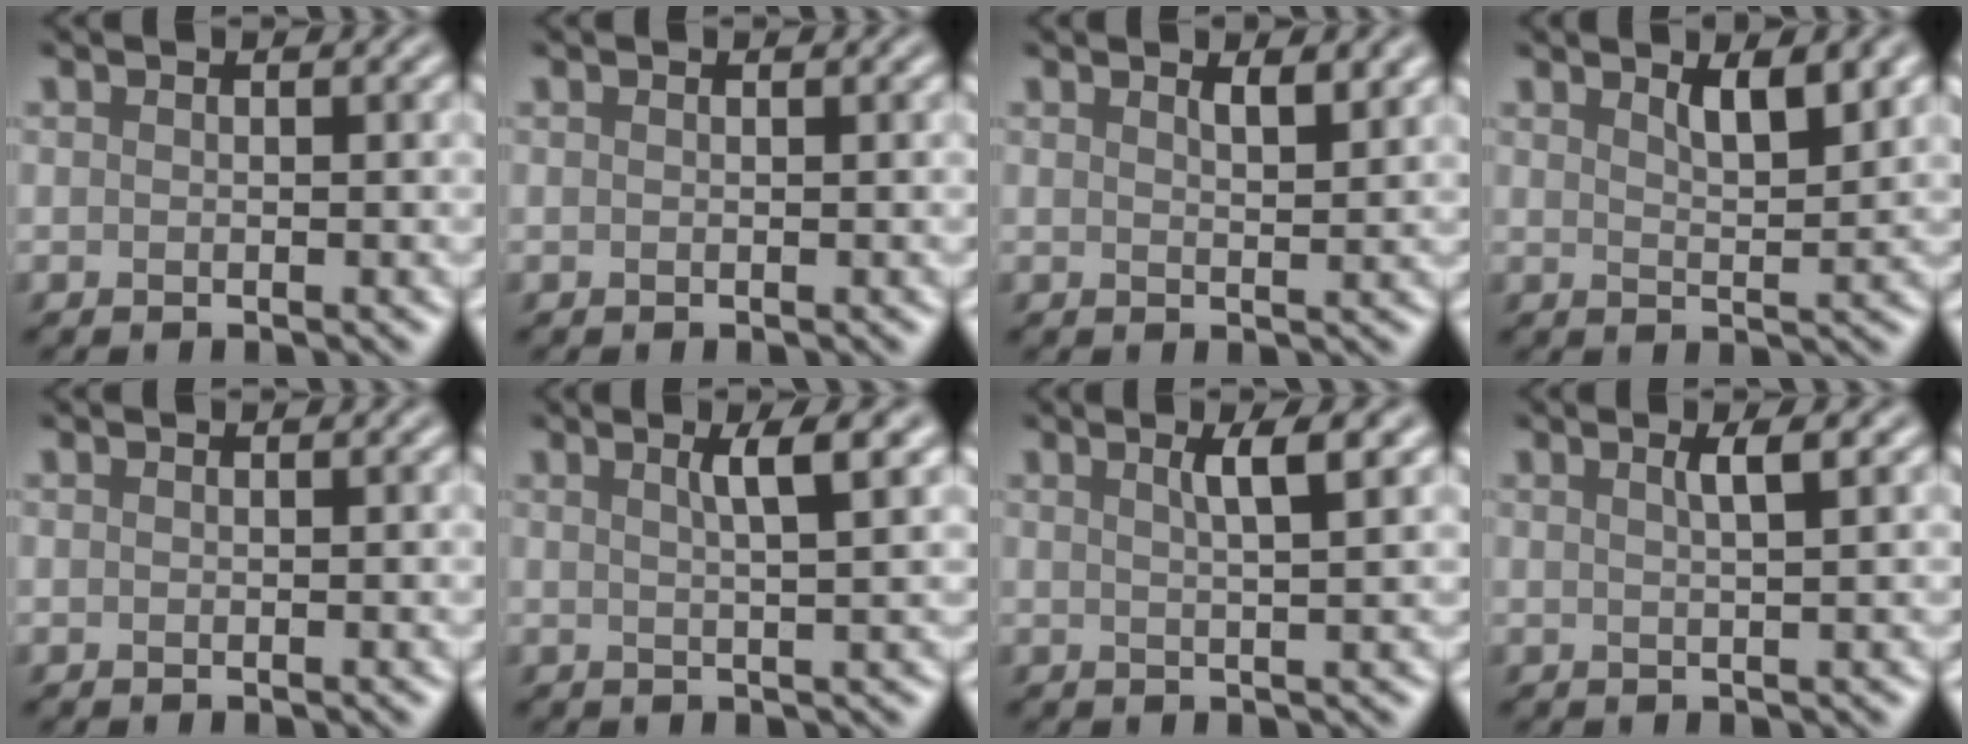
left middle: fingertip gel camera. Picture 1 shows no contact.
{"total": 0.0}
{"total": 2.1, "force": [1.5, 0.6, 1.4], "torque": [-0.015, -0.001, 0.025]}
{"total": 3.4, "force": [2.0, 0.9, 2.6], "torque": [-0.036, -0.001, 0.034]}
{"total": 0.0}
{"total": 3.4, "force": [1.5, 0.8, 3.0], "torque": [-0.031, 0.009, 0.020]}
{"total": 3.1, "force": [1.3, 0.7, 2.7], "torque": [-0.027, 0.007, 0.017]}
{"total": 2.1, "force": [0.9, 0.6, 1.9], "torque": [-0.021, 0.005, 0.008]}